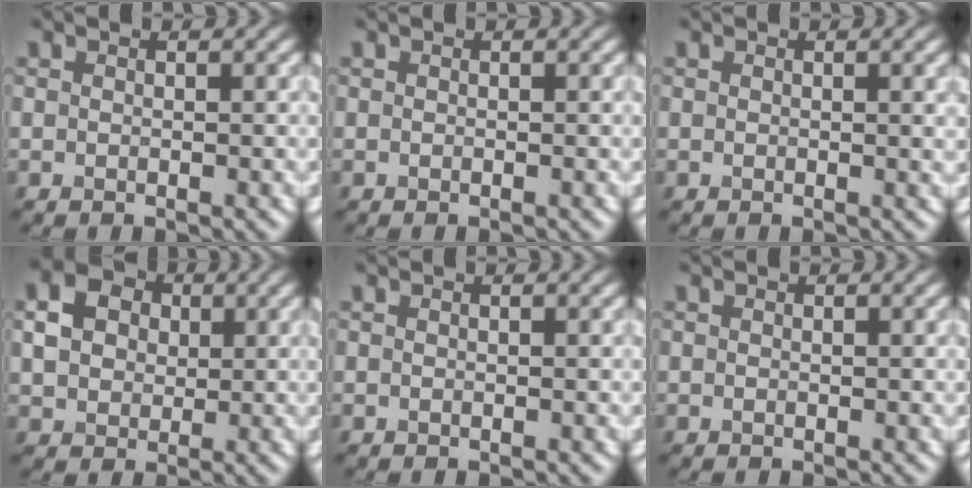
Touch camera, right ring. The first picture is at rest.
{"total": 0.0}
{"total": 1.3, "force": [0.4, 0.3, 1.2], "torque": [-0.012, 0.002, 0.004]}
{"total": 4.5, "force": [1.2, 3.6, 2.4], "torque": [-0.058, 0.009, 0.017]}
{"total": 0.0}
{"total": 0.0}